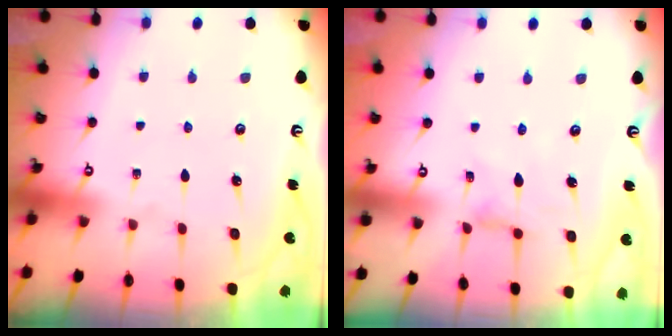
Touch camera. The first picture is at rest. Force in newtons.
{"total": 0.9, "press": 0.8, "slide": 0.3}